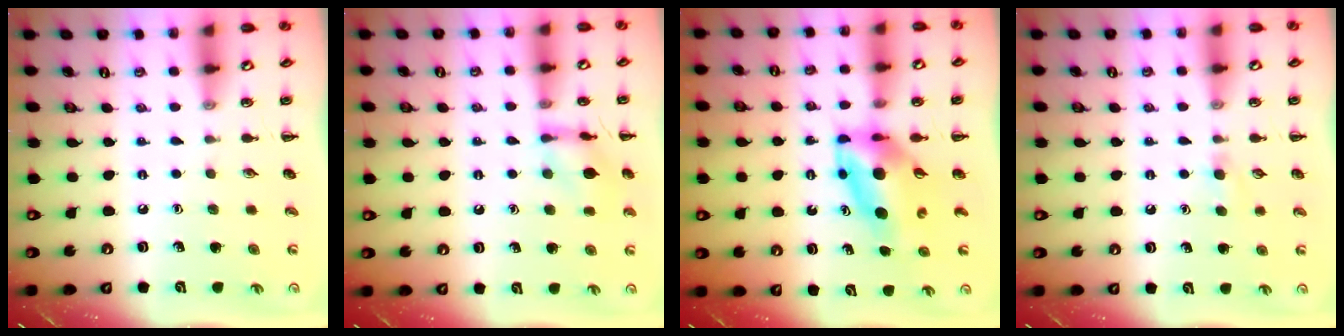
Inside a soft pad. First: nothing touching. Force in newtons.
{"total": 10.5, "press": 10.4, "slide": 0.7}
{"total": 7.2, "press": 6.9, "slide": 2.0}
{"total": 3.6, "press": 3.3, "slide": 1.5}